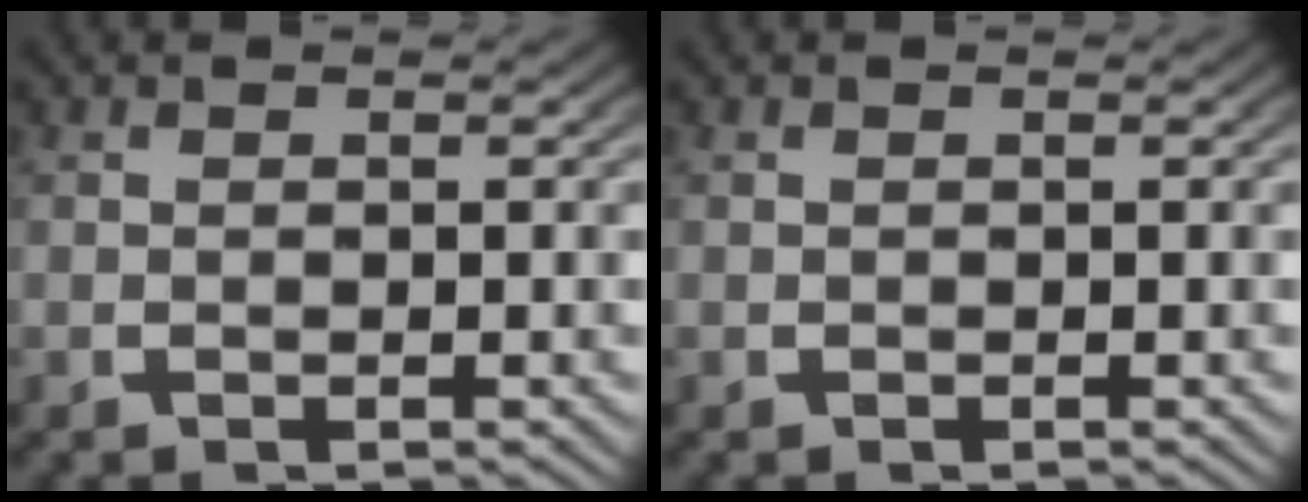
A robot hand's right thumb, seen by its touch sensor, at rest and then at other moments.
{"total": 0.0}